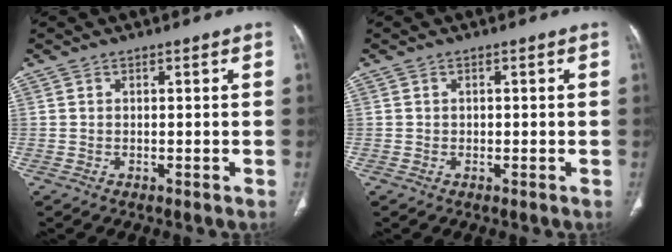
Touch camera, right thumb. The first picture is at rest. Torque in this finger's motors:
{"motor_torque": [-0.18, -0.21, 0.01, 0.31, 0.05]}